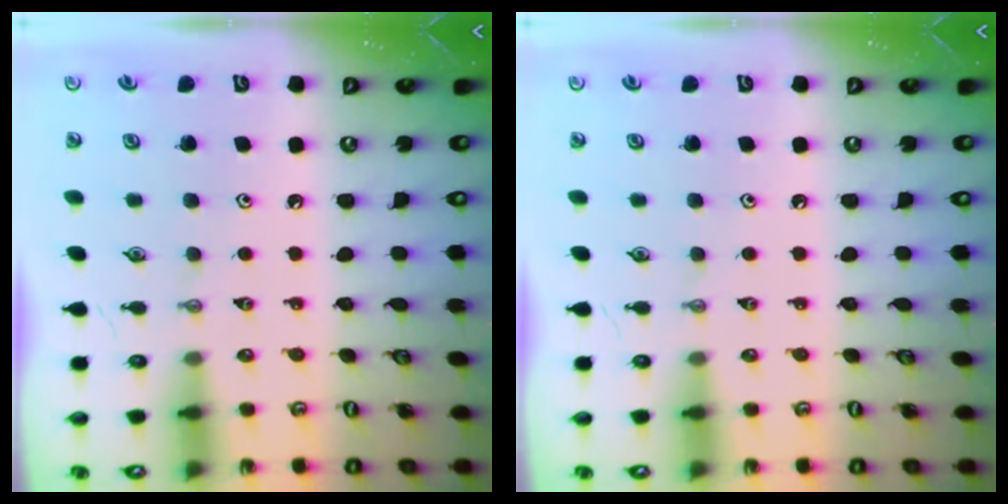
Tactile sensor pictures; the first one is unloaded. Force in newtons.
{"total": 0.0}